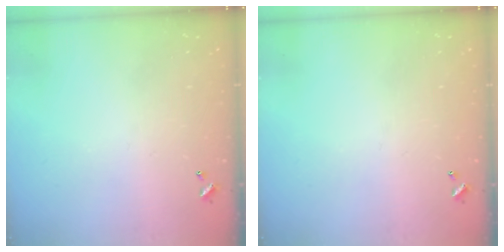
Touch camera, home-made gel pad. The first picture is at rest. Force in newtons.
{"total": 0.0}